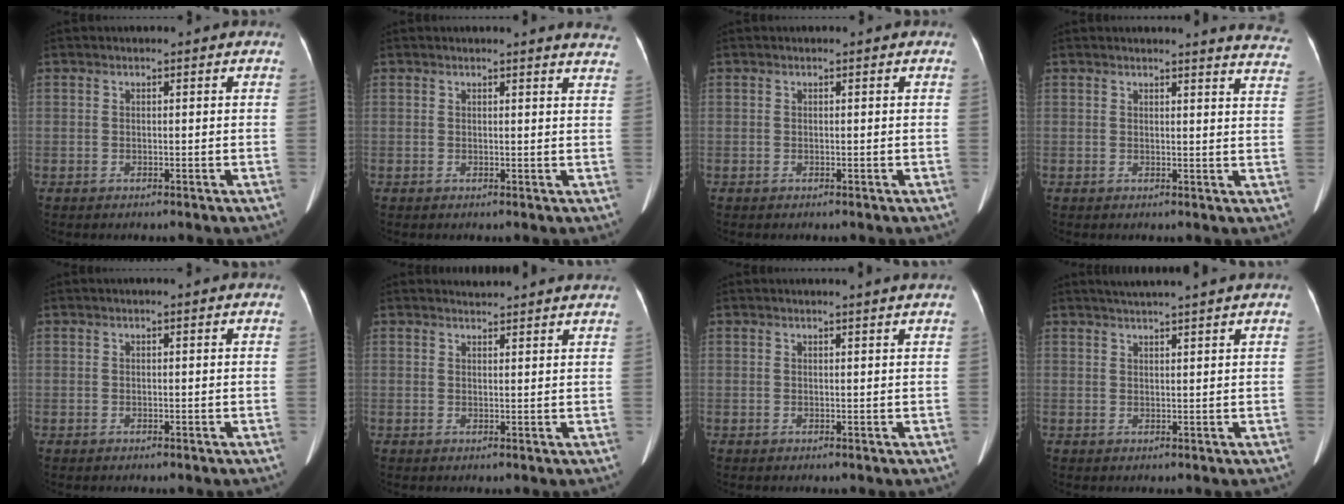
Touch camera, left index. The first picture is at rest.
{"total": 5.6, "force": [5.4, 0.1, 1.1], "torque": [-0.003, -0.028, 0.028]}
{"total": 0.0}
{"total": 8.5, "force": [8.4, 0.0, 1.3], "torque": [0.004, -0.064, 0.058]}
{"total": 0.0}
{"total": 5.0, "force": [5.0, -0.3, 0.6], "torque": [-0.009, 0.009, 0.051]}
{"total": 2.1, "force": [1.9, -0.6, 0.7], "torque": [-0.016, -0.002, 0.023]}
{"total": 6.4, "force": [5.6, -1.0, 3.0], "torque": [-0.044, 0.025, 0.077]}